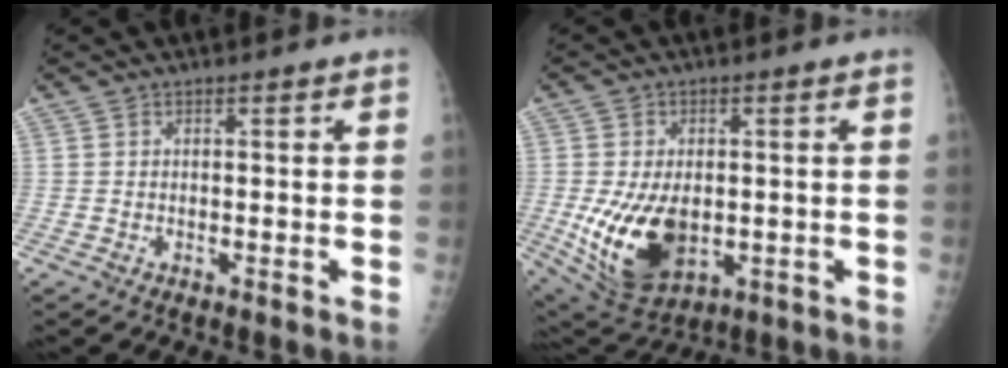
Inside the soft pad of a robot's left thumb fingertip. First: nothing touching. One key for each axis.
{"total": 14.0, "fx": -2.2, "fy": 8.5, "fz": 10.8, "tx": -0.186, "ty": -0.010, "tz": -0.014}